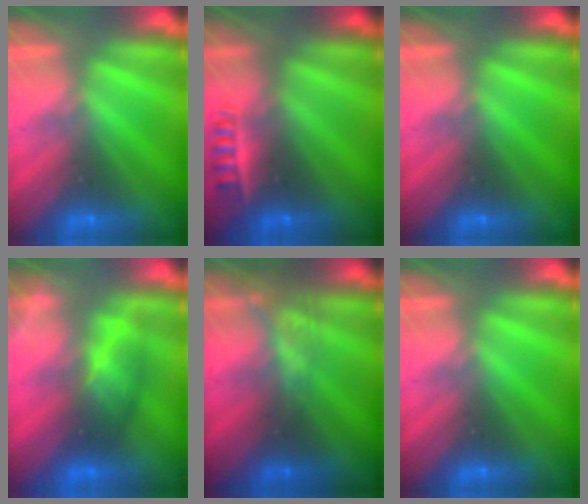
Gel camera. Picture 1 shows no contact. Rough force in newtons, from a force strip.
{"total": 2.3}
{"total": 0.0}
{"total": 3.7}
{"total": 2.1}
{"total": 0.0}